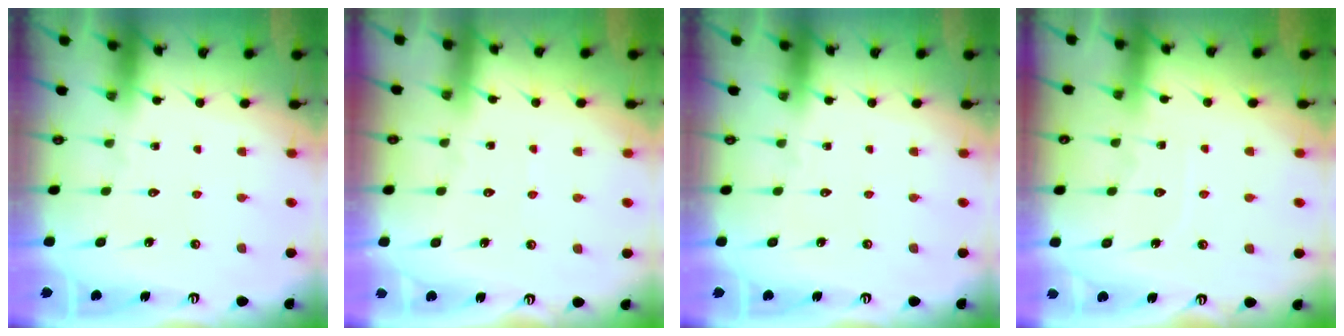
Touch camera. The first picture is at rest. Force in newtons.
{"total": 2.0, "press": 2.0, "slide": 0.3}
{"total": 0.0}
{"total": 5.9, "press": 5.9, "slide": 0.6}